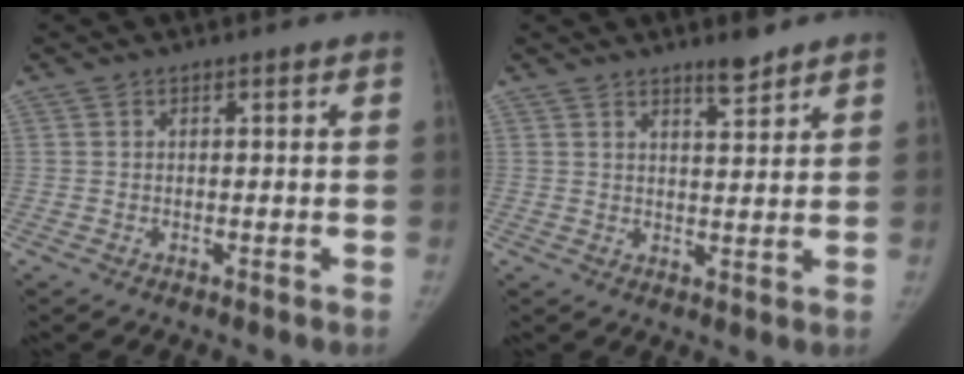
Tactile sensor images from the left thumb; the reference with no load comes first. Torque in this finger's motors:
{"motor_torque": [0.20, -0.54, 0.50, -0.37, 0.14]}